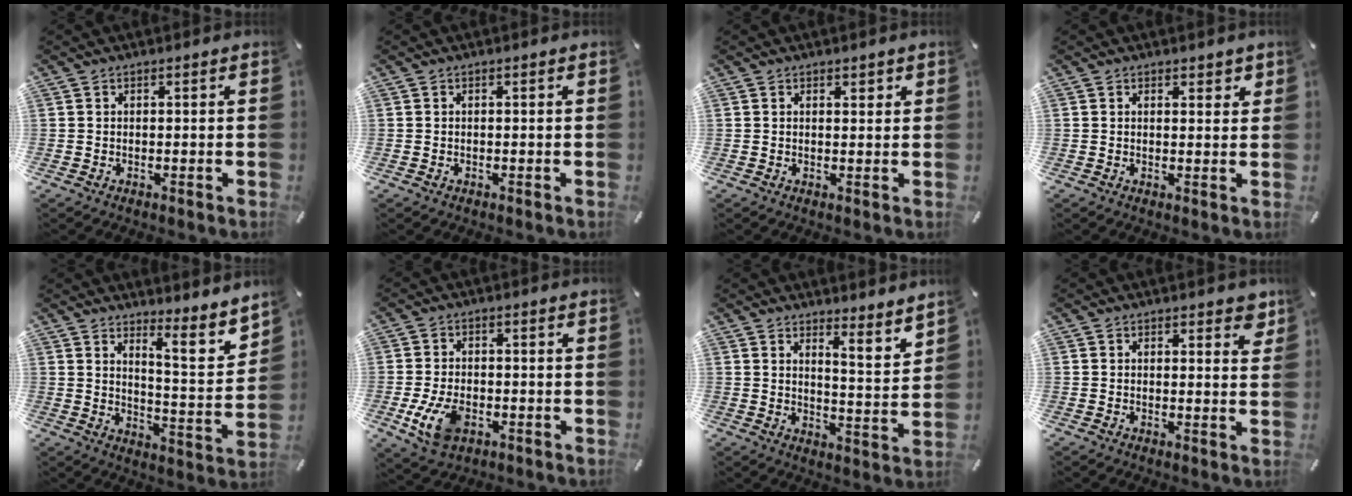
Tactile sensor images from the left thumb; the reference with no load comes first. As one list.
[{"total": 0.0}, {"total": 1.4, "force": [1.0, 0.9, 0.5], "torque": [-0.003, -0.001, 0.016]}, {"total": 1.8, "force": [1.2, 1.1, 0.7], "torque": [0.000, -0.003, 0.019]}, {"total": 8.6, "force": [7.1, 1.9, 4.6], "torque": [-0.056, -0.070, 0.117]}, {"total": 8.4, "force": [-2.8, 5.3, 5.8], "torque": [-0.137, 0.003, -0.051]}, {"total": 5.6, "force": [5.2, 0.3, 1.8], "torque": [-0.015, -0.062, 0.086]}, {"total": 3.4, "force": [2.1, 1.7, 2.0], "torque": [-0.014, -0.008, 0.031]}]